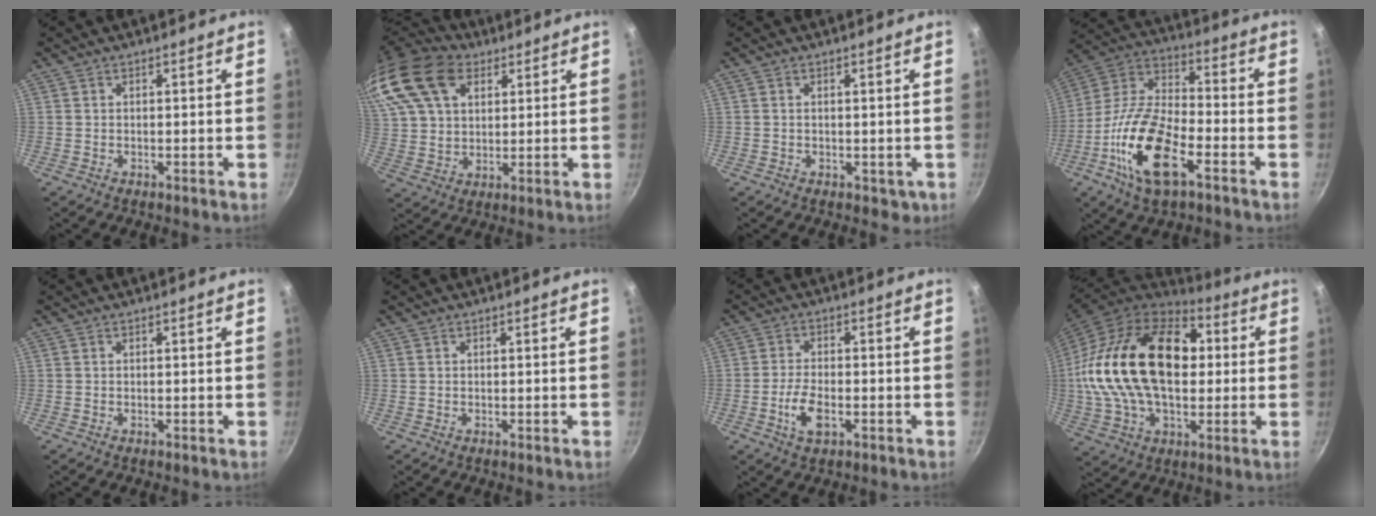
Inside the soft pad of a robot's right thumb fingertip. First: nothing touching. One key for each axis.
{"total": 22.7, "fx": 11.0, "fy": 14.8, "fz": 13.3, "tx": -0.283, "ty": 0.014, "tz": 0.202}
{"total": 2.1, "fx": 0.1, "fy": 1.4, "fz": 1.5, "tx": -0.014, "ty": -0.001, "tz": 0.005}
{"total": 19.0, "fx": -7.7, "fy": 8.5, "fz": 15.2, "tx": -0.292, "ty": 0.036, "tz": -0.162}
{"total": 0.0}
{"total": 0.0}
{"total": 6.1, "fx": -2.1, "fy": 2.9, "fz": 4.9, "tx": -0.098, "ty": 0.011, "tz": -0.041}
{"total": 29.3, "fx": 3.2, "fy": 18.2, "fz": 22.8, "tx": -0.400, "ty": 0.031, "tz": 0.046}